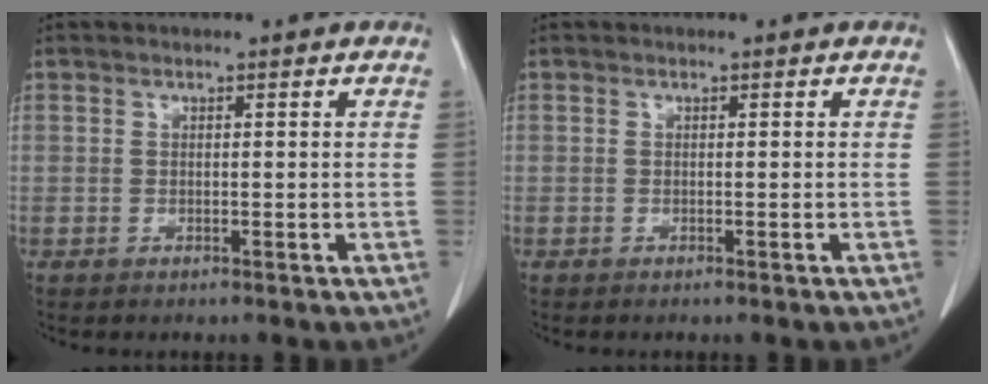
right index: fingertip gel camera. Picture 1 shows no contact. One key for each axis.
{"total": 0.0}